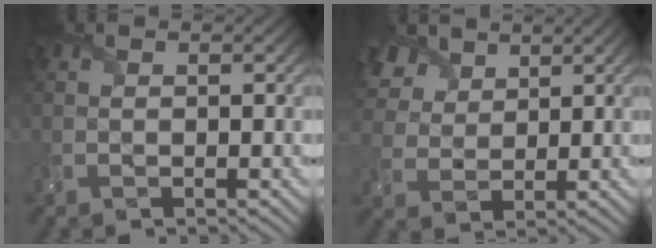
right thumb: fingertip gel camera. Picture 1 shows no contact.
{"total": 8.1, "force": [4.6, 5.1, 4.2], "torque": [-0.137, 0.019, 0.086]}